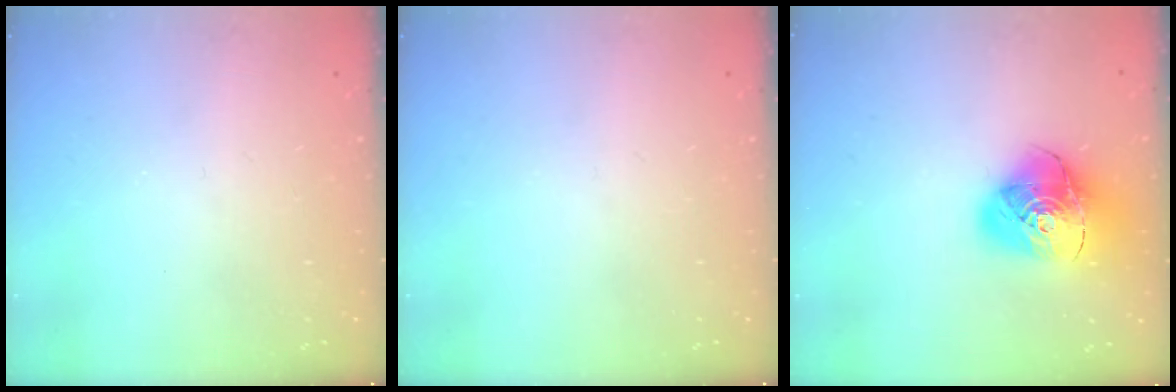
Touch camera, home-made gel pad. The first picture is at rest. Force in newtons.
{"total": 0.0}
{"total": 17.5, "press": 17.3, "slide": 2.1}